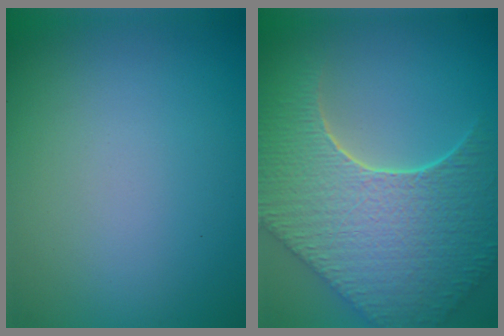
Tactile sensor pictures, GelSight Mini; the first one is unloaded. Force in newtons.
{"total": 10.3, "press": 7.4, "slide": 7.2}